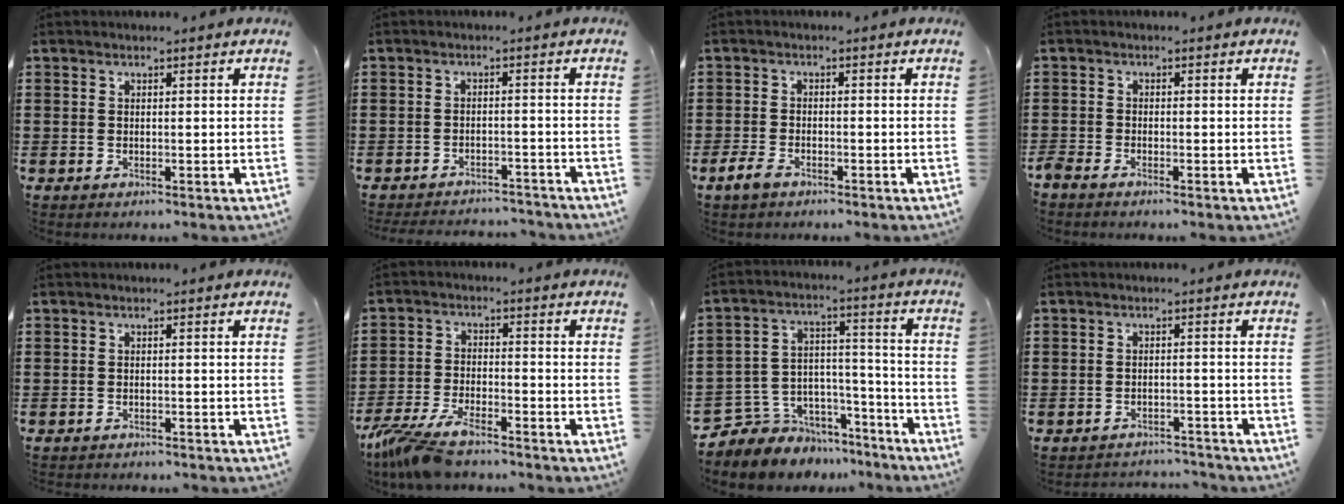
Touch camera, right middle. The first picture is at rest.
{"total": 2.9, "force": [-2.9, 0.2, 0.0], "torque": [-0.008, 0.000, -0.061]}
{"total": 2.9, "force": [-1.8, 1.4, 1.9], "torque": [-0.055, -0.004, -0.040]}
{"total": 1.1, "force": [-1.1, 0.2, 0.3], "torque": [-0.017, -0.005, -0.023]}
{"total": 0.8, "force": [-0.8, 0.0, 0.0], "torque": [-0.003, 0.000, -0.017]}
{"total": 7.0, "force": [-6.0, 1.6, 3.3], "torque": [-0.090, -0.004, -0.119]}
{"total": 5.7, "force": [-4.2, 3.8, -0.6], "torque": [-0.010, 0.007, -0.081]}
{"total": 2.3, "force": [-2.3, 0.2, -0.2], "torque": [-0.005, 0.000, -0.052]}